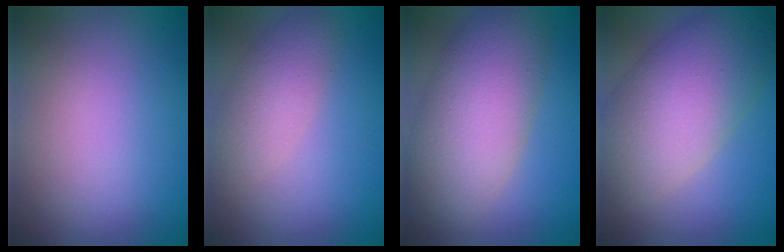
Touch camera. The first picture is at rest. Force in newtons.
{"total": 3.6, "press": 3.6, "slide": 0.3}
{"total": 8.8, "press": 8.8, "slide": 0.7}
{"total": 9.9, "press": 9.9, "slide": 0.1}